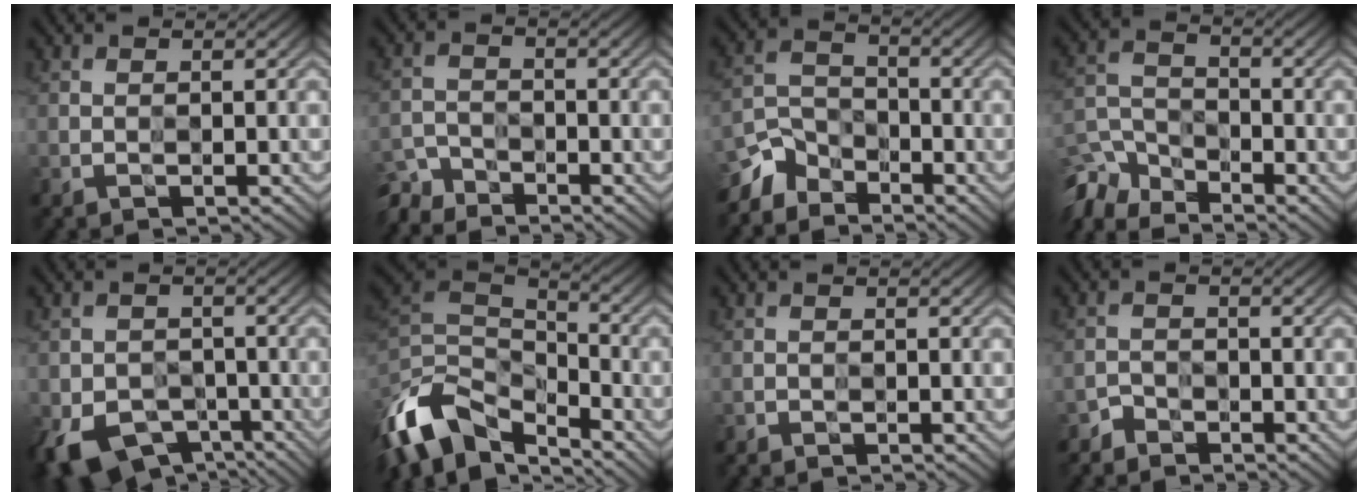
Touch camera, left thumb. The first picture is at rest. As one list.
[{"total": 4.6, "force": [-4.3, 1.5, 0.5], "torque": [-0.010, -0.009, -0.091]}, {"total": 5.3, "force": [-4.6, 2.6, -0.1], "torque": [0.004, -0.002, -0.104]}, {"total": 8.1, "force": [-7.1, 3.2, 2.2], "torque": [-0.058, -0.010, -0.148]}, {"total": 5.3, "force": [-3.3, 4.0, 1.2], "torque": [-0.029, -0.016, -0.054]}, {"total": 11.2, "force": [-6.6, 6.7, 6.2], "torque": [-0.164, 0.001, -0.125]}, {"total": 1.0, "force": [-0.8, 0.3, -0.5], "torque": [0.012, -0.003, -0.012]}, {"total": 2.4, "force": [-2.0, 0.7, -1.1], "torque": [0.025, -0.001, -0.042]}]